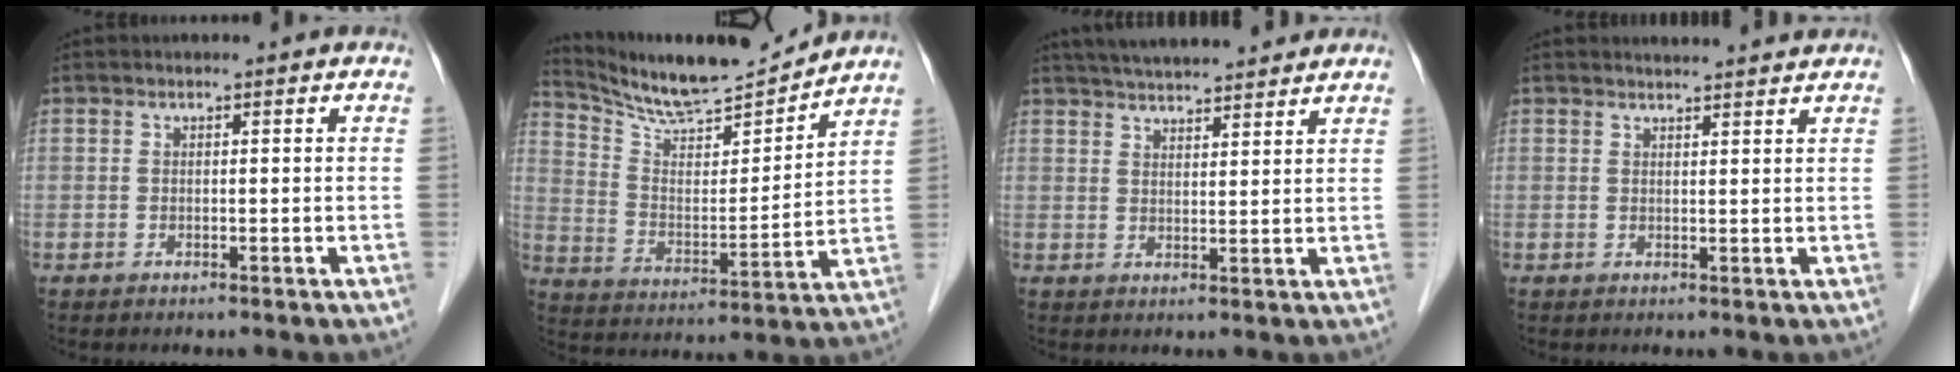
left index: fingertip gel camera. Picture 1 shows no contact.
{"total": 14.2, "force": [13.7, 0.3, 3.7], "torque": [-0.073, -0.007, 0.239]}
{"total": 12.9, "force": [11.7, 1.7, 5.2], "torque": [-0.084, 0.030, 0.171]}
{"total": 5.5, "force": [5.4, 0.2, 1.2], "torque": [-0.017, 0.013, 0.059]}